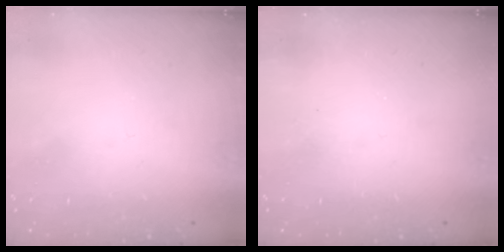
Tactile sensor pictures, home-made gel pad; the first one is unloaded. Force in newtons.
{"total": 0.0}